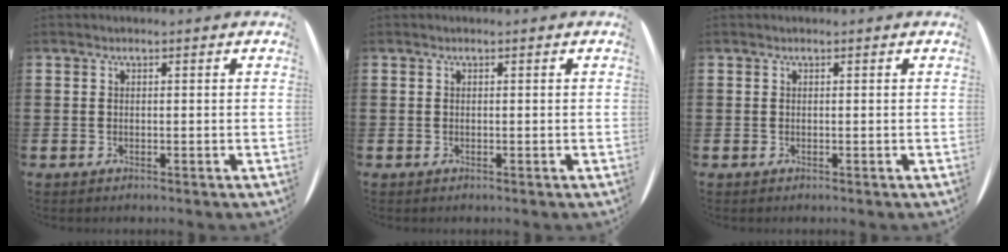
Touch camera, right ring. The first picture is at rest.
{"total": 0.0}
{"total": 0.0}